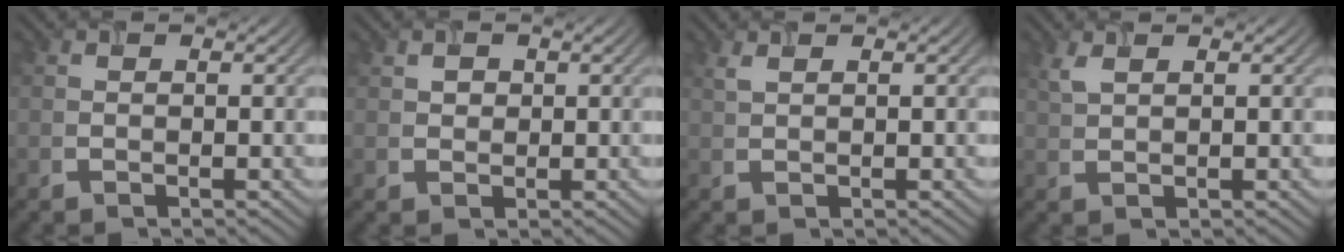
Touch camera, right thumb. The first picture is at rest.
{"total": 1.3, "force": [0.5, 1.1, 0.5], "torque": [-0.011, -0.001, 0.010]}
{"total": 1.0, "force": [0.7, 0.2, 0.7], "torque": [-0.023, 0.002, 0.017]}
{"total": 1.9, "force": [1.2, 0.6, 1.3], "torque": [-0.040, 0.003, 0.028]}